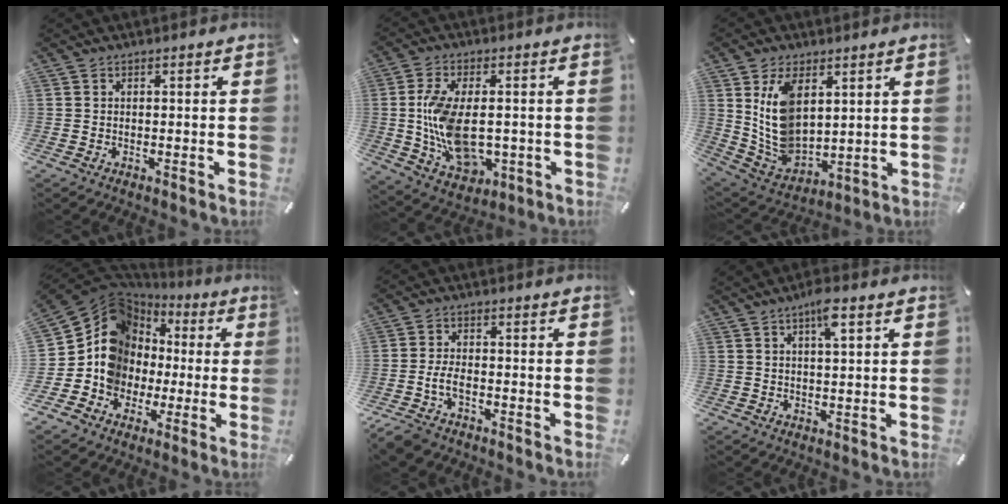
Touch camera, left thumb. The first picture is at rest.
{"total": 12.8, "force": [-0.5, 7.9, 10.0], "torque": [-0.218, -0.001, -0.007]}
{"total": 12.1, "force": [4.4, 7.9, 8.0], "torque": [-0.186, -0.021, 0.080]}
{"total": 12.3, "force": [-1.0, 12.0, 2.6], "torque": [-0.069, -0.030, -0.007]}
{"total": 5.1, "force": [-2.9, 2.6, 3.2], "torque": [-0.079, 0.009, -0.059]}
{"total": 4.9, "force": [2.3, 0.9, 4.2], "torque": [-0.081, 0.001, 0.037]}